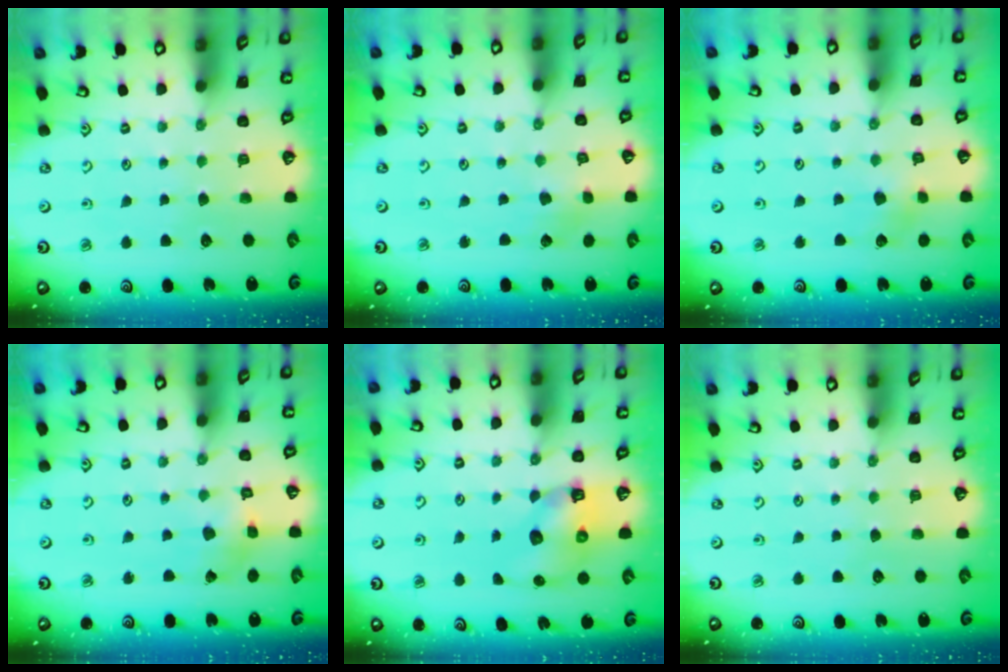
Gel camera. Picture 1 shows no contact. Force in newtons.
{"total": 1.4, "press": 1.4, "slide": 0.2}
{"total": 4.5, "press": 4.5, "slide": 0.4}
{"total": 2.4, "press": 2.4, "slide": 0.5}
{"total": 6.9, "press": 6.8, "slide": 1.0}
{"total": 0.0}